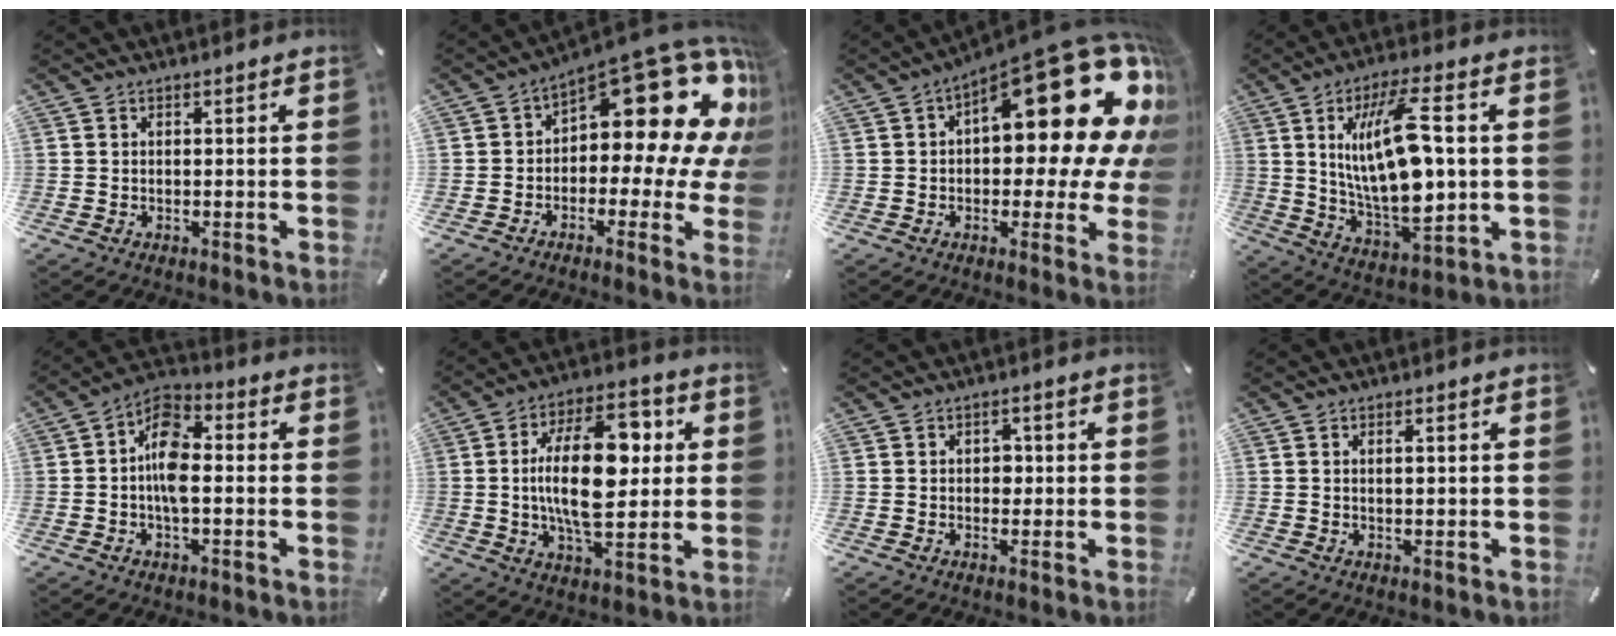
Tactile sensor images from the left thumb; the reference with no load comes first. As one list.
[{"total": 20.6, "force": [9.1, 10.2, 15.4], "torque": [-0.198, -0.078, 0.154]}, {"total": 26.6, "force": [9.8, 11.9, 21.6], "torque": [-0.276, -0.078, 0.166]}, {"total": 18.6, "force": [3.6, 7.1, 16.8], "torque": [-0.319, -0.017, 0.050]}, {"total": 8.7, "force": [-1.0, 4.6, 7.3], "torque": [-0.137, 0.006, -0.020]}, {"total": 20.3, "force": [2.3, 10.7, 17.2], "torque": [-0.295, -0.004, 0.032]}, {"total": 2.3, "force": [-0.1, 1.9, 1.4], "torque": [-0.013, 0.000, -0.009]}, {"total": 1.4, "force": [0.3, 0.4, 1.3], "torque": [-0.025, 0.002, 0.004]}]